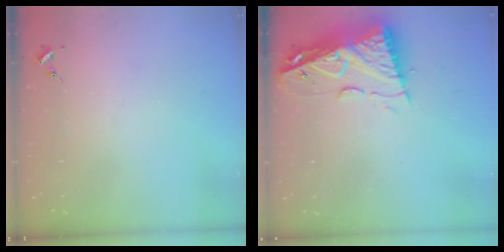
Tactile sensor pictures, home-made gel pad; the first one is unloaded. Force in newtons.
{"total": 11.5, "press": 11.5, "slide": 1.1}